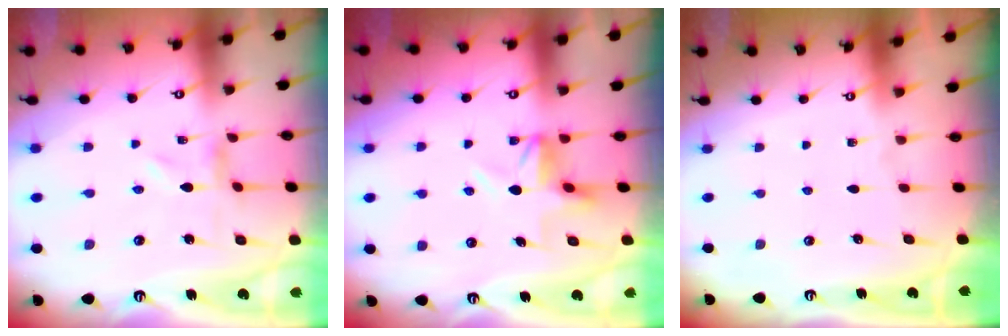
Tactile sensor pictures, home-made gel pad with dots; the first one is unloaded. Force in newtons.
{"total": 4.2, "press": 4.2, "slide": 0.6}
{"total": 0.0}